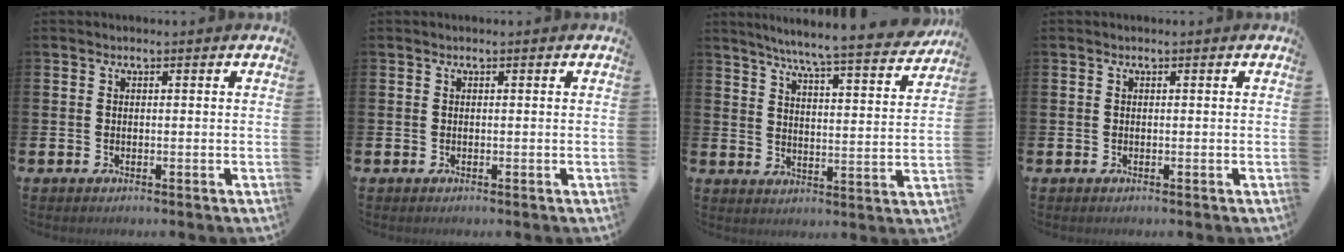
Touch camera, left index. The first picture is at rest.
{"total": 0.0}
{"total": 7.3, "force": [6.8, -0.3, 2.7], "torque": [-0.067, -0.052, 0.114]}
{"total": 0.0}